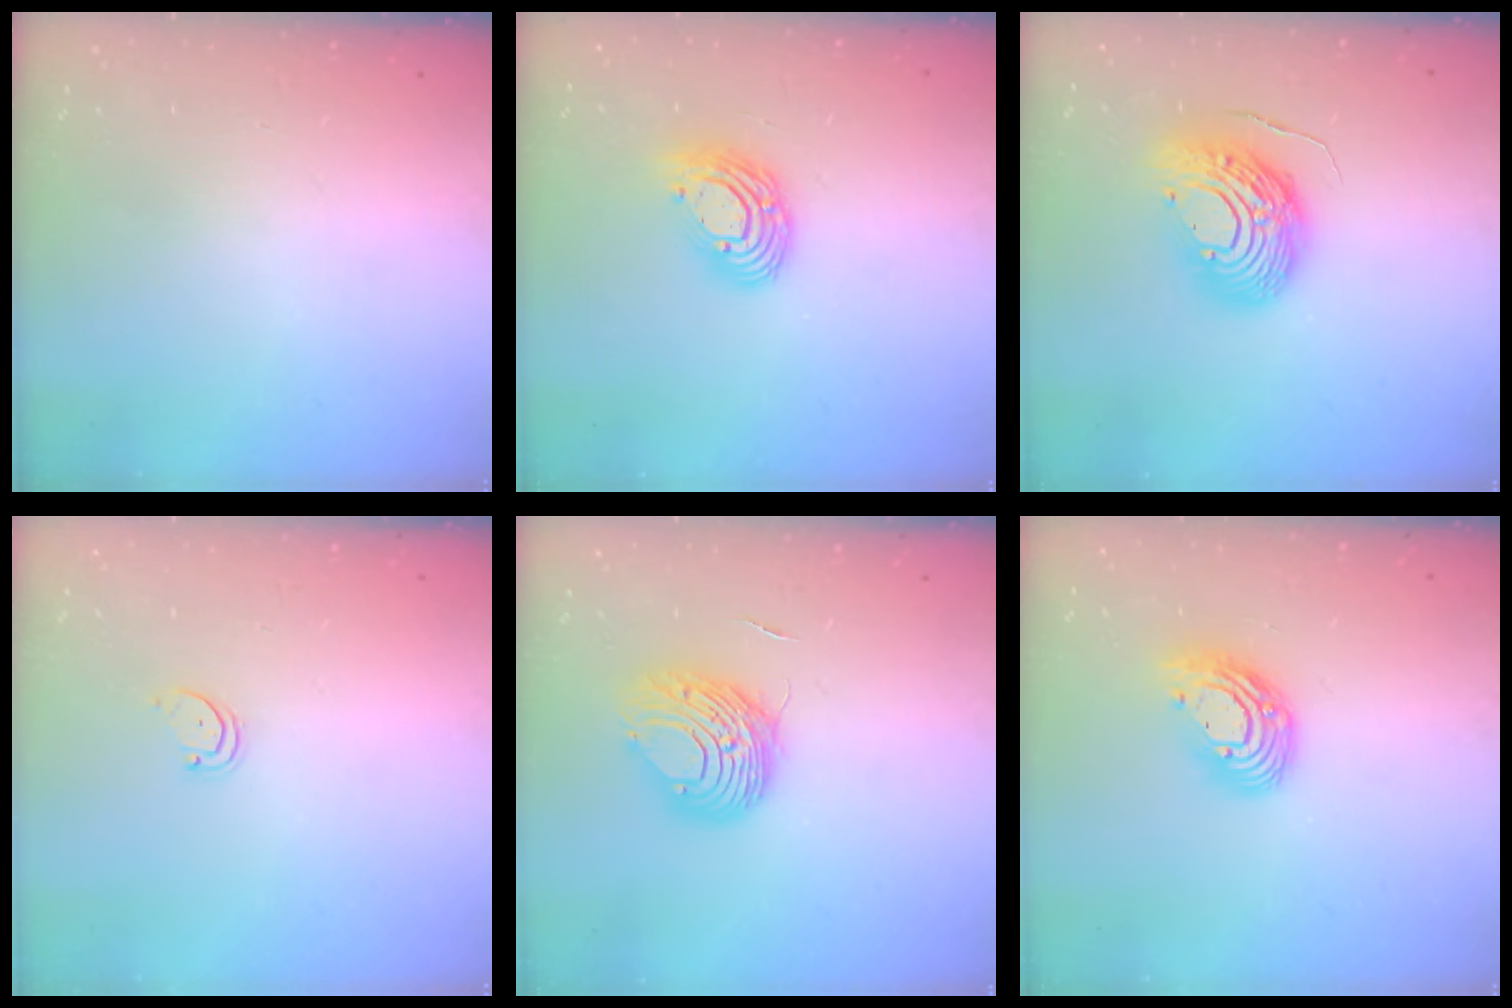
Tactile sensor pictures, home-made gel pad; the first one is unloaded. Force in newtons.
{"total": 11.0, "press": 10.9, "slide": 1.1}
{"total": 13.8, "press": 13.8, "slide": 1.1}
{"total": 1.5, "press": 1.5, "slide": 0.1}
{"total": 9.2, "press": 9.2, "slide": 1.1}
{"total": 12.2, "press": 12.1, "slide": 1.1}